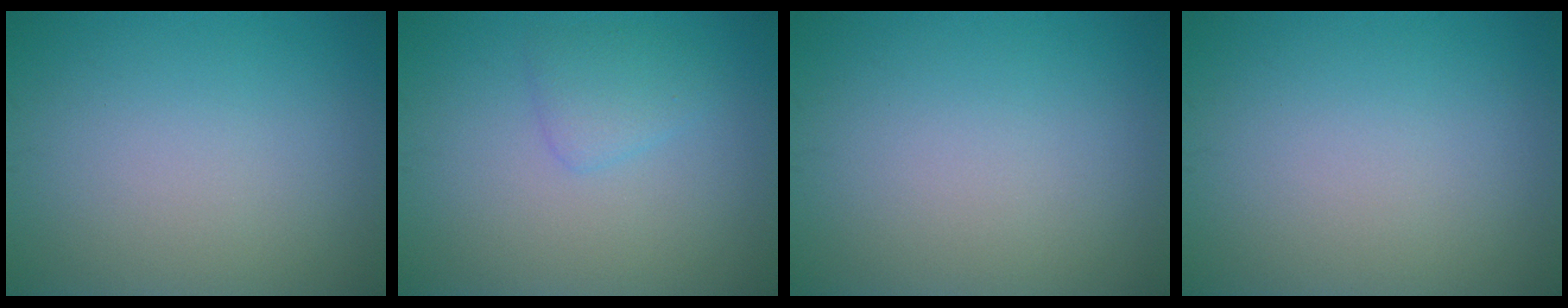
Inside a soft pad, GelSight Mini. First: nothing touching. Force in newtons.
{"total": 1.8, "press": 1.8, "slide": 0.1}
{"total": 0.0}
{"total": 0.0}